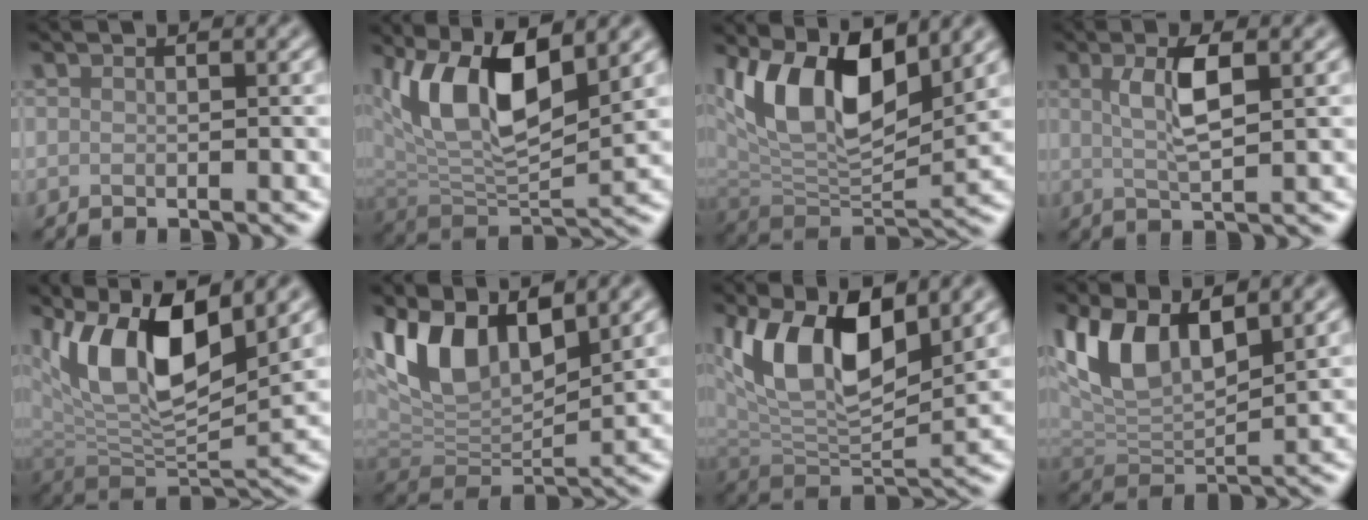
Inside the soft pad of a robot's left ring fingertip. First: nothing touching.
{"total": 10.1, "force": [3.8, 4.3, 8.4], "torque": [-0.149, -0.005, 0.065]}
{"total": 10.9, "force": [4.3, 5.0, 8.7], "torque": [-0.151, -0.005, 0.076]}
{"total": 3.8, "force": [1.0, 1.0, 3.5], "torque": [-0.067, 0.003, 0.018]}
{"total": 11.4, "force": [4.4, 4.7, 9.4], "torque": [-0.164, -0.001, 0.079]}
{"total": 9.0, "force": [4.1, 4.6, 6.5], "torque": [-0.131, -0.001, 0.076]}
{"total": 9.7, "force": [3.7, 4.5, 7.8], "torque": [-0.141, -0.011, 0.063]}
{"total": 7.3, "force": [3.2, 3.7, 5.5], "torque": [-0.111, -0.001, 0.056]}